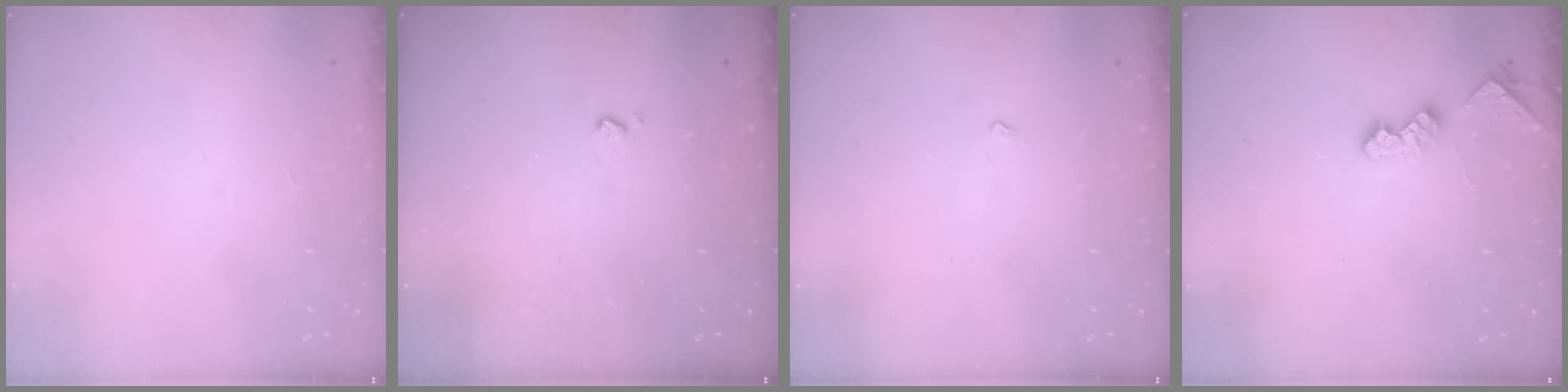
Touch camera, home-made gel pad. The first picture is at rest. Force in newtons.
{"total": 3.8, "press": 3.8, "slide": 0.6}
{"total": 2.4, "press": 2.3, "slide": 0.4}
{"total": 3.8, "press": 3.8, "slide": 0.6}